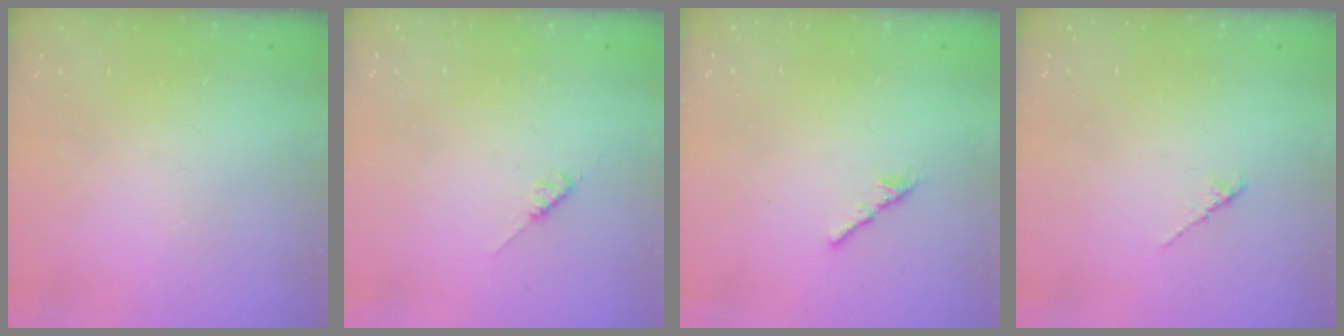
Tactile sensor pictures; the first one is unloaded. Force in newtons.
{"total": 2.8, "press": 2.8, "slide": 0.5}
{"total": 2.1, "press": 2.0, "slide": 0.7}
{"total": 1.6, "press": 1.5, "slide": 0.5}